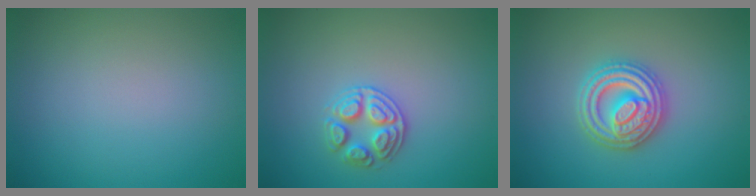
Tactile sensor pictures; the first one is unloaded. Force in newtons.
{"total": 2.7, "press": 2.6, "slide": 0.4}
{"total": 4.5, "press": 4.5, "slide": 0.6}